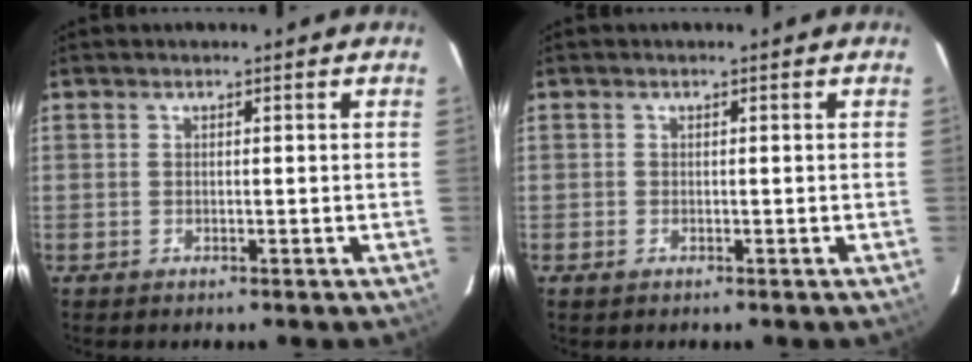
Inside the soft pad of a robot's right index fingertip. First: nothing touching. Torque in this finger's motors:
{"motor_torque": [0.05, -0.03, 0.05, 0.01]}